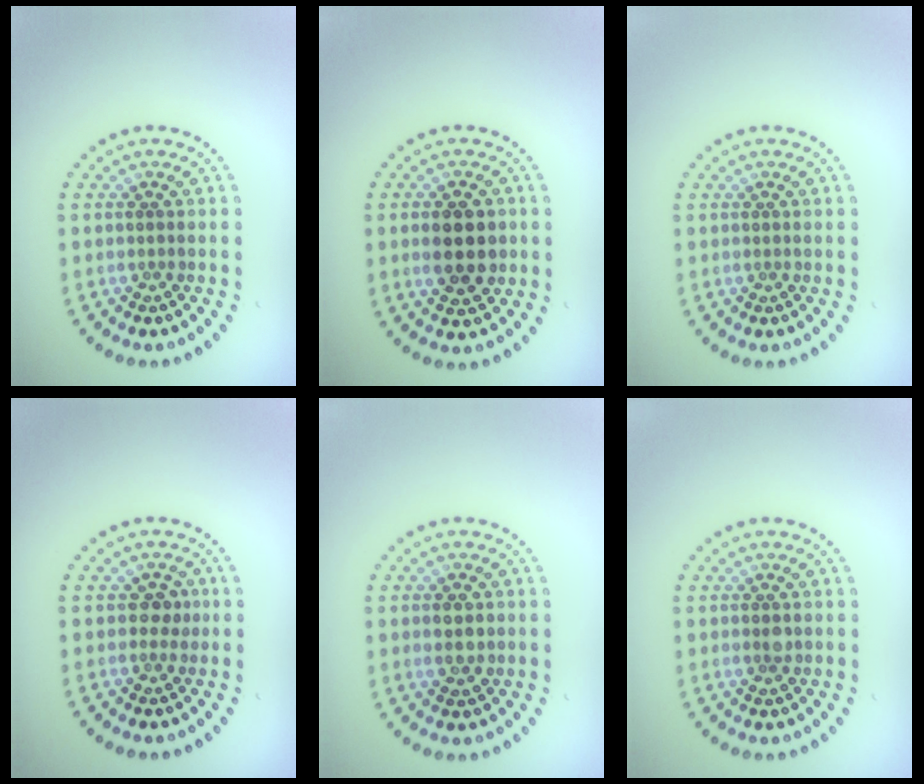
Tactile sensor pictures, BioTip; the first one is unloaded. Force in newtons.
{"total": 4.5, "press": 4.5, "slide": 0.2}
{"total": 0.0}
{"total": 1.2, "press": 1.0, "slide": 0.5}
{"total": 1.9, "press": 1.9, "slide": 0.1}
{"total": 0.9, "press": 0.9, "slide": 0.0}